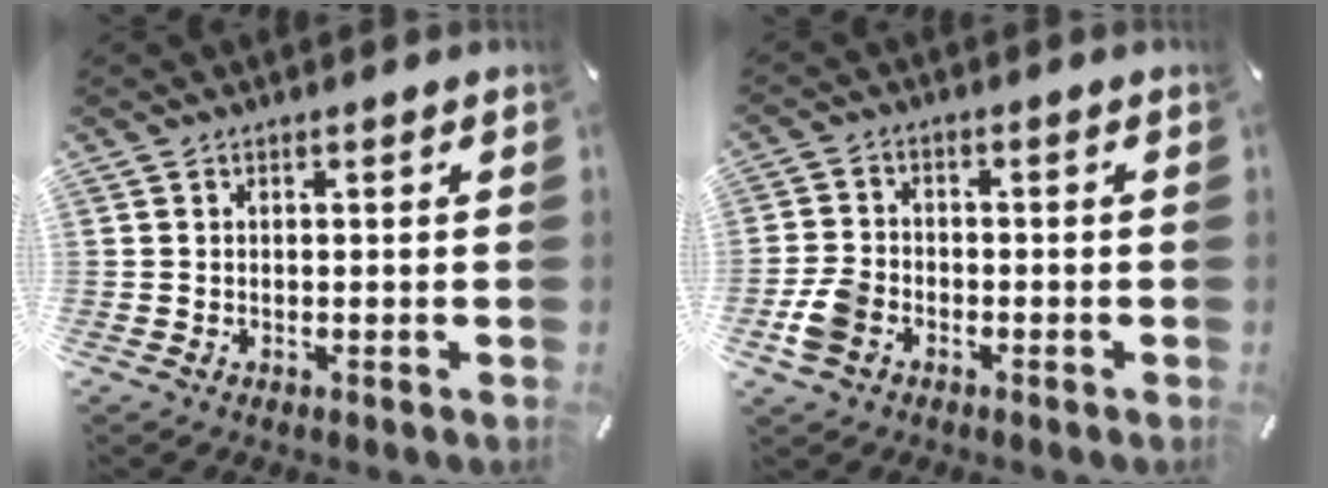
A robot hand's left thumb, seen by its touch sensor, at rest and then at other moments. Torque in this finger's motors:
{"motor_torque": [-0.44, 0.84, 0.61, 0.39, 0.16]}